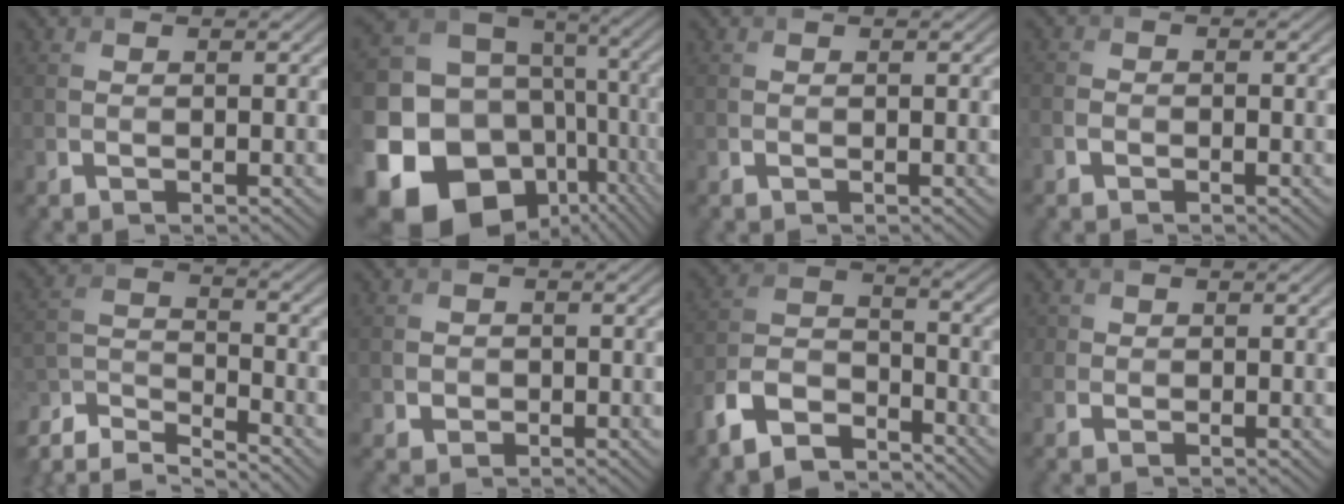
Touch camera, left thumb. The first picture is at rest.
{"total": 22.9, "force": [-6.5, 18.6, 11.8], "torque": [-0.287, -0.043, -0.097]}
{"total": 0.0}
{"total": 1.1, "force": [-0.9, 0.6, 0.4], "torque": [-0.009, 0.001, -0.024]}
{"total": 8.1, "force": [-5.8, 2.3, 5.1], "torque": [-0.111, -0.007, -0.120]}
{"total": 1.6, "force": [-0.1, 1.6, 0.3], "torque": [-0.001, 0.000, 0.002]}
{"total": 9.1, "force": [-6.6, 4.2, 4.6], "torque": [-0.102, -0.008, -0.140]}
{"total": 1.3, "force": [0.0, 1.3, 0.0], "torque": [-0.004, -0.001, -0.005]}